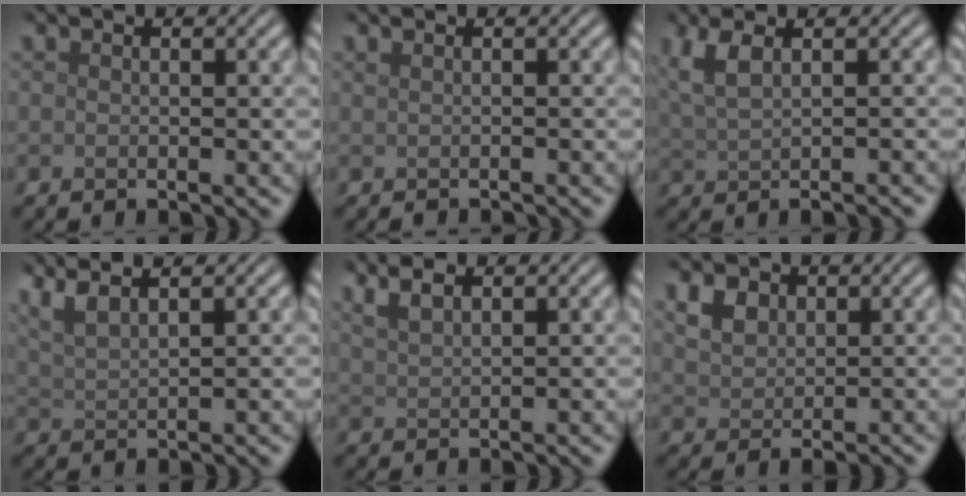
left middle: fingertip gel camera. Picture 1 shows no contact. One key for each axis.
{"total": 0.6, "fx": -0.5, "fy": 0.2, "fz": 0.4, "tx": -0.003, "ty": -0.004, "tz": -0.010}
{"total": 4.3, "fx": 1.1, "fy": 1.7, "fz": 3.8, "tx": -0.052, "ty": 0.011, "tz": 0.023}
{"total": 3.6, "fx": 2.8, "fy": 0.9, "fz": 2.2, "tx": -0.044, "ty": 0.018, "tz": 0.050}
{"total": 2.3, "fx": 1.7, "fy": 0.7, "fz": 1.3, "tx": -0.021, "ty": 0.008, "tz": 0.033}
{"total": 2.6, "fx": 1.2, "fy": 1.8, "fz": 1.4, "tx": -0.029, "ty": 0.003, "tz": 0.021}